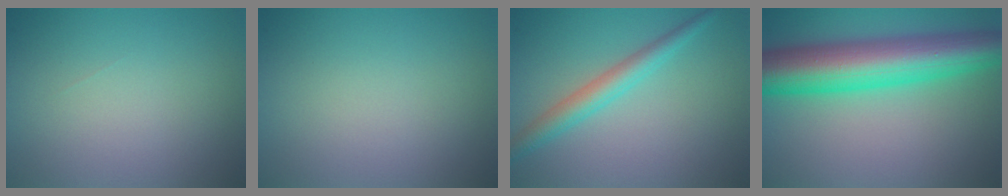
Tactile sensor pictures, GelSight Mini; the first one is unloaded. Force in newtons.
{"total": 0.0}
{"total": 3.1, "press": 3.1, "slide": 0.0}
{"total": 10.5, "press": 10.5, "slide": 0.2}